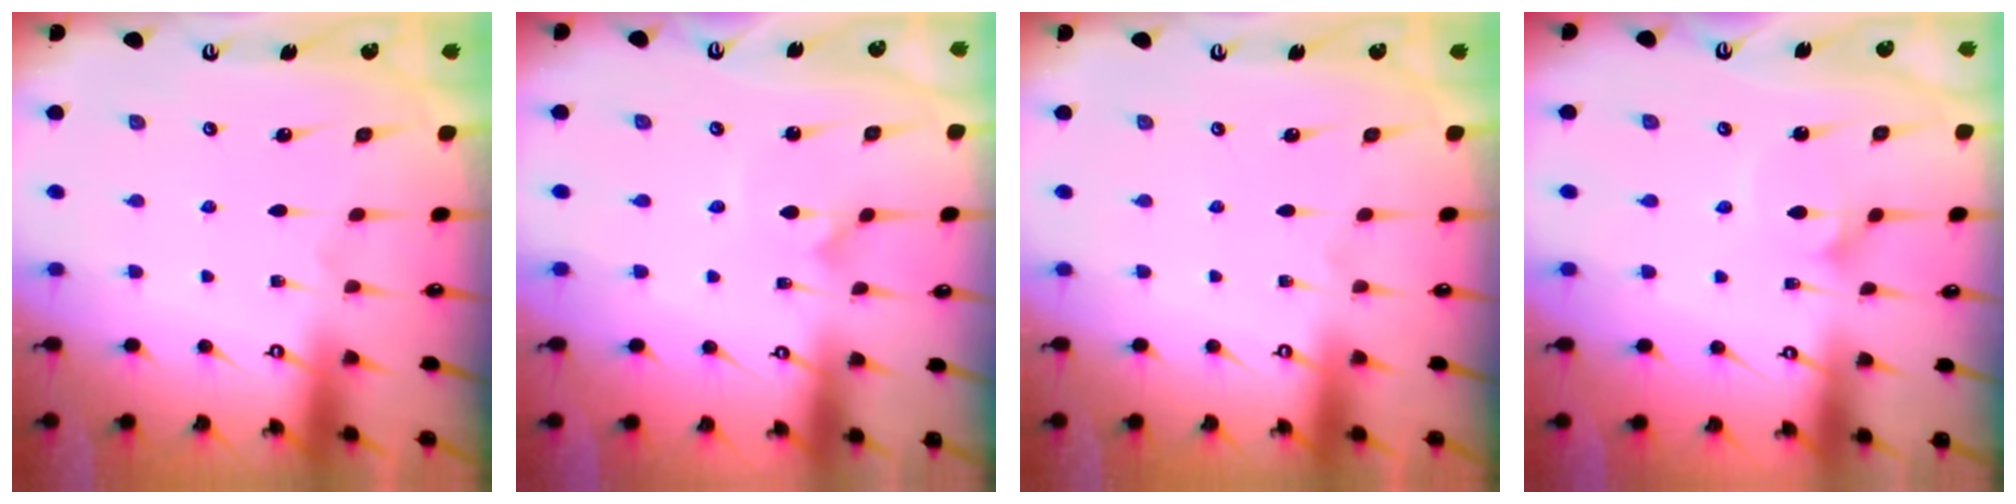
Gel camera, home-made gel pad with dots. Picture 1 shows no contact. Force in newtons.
{"total": 0.6, "press": 0.6, "slide": 0.1}
{"total": 0.0}
{"total": 1.7, "press": 1.7, "slide": 0.0}